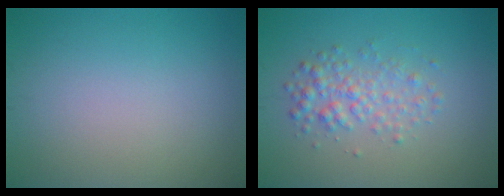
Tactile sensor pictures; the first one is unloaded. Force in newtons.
{"total": 2.7, "press": 2.7, "slide": 0.1}